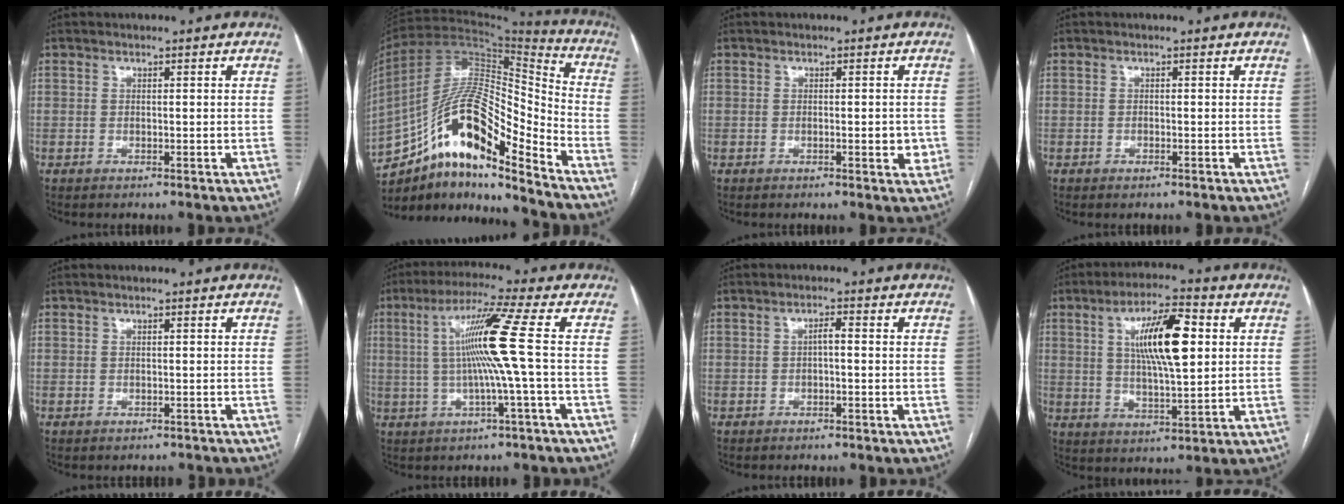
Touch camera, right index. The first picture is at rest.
{"total": 18.3, "force": [-11.7, 3.9, 13.5], "torque": [-0.251, 0.035, -0.200]}
{"total": 2.4, "force": [-0.4, 0.8, 2.3], "torque": [-0.032, -0.002, -0.003]}
{"total": 0.6, "force": [-0.4, 0.2, 0.4], "torque": [-0.008, -0.001, -0.003]}
{"total": 1.4, "force": [-1.1, 0.8, 0.0], "torque": [0.000, 0.001, -0.015]}
{"total": 10.1, "force": [0.5, -2.1, 9.8], "torque": [-0.182, 0.010, 0.015]}
{"total": 1.6, "force": [-0.1, 0.4, 1.5], "torque": [-0.027, 0.005, -0.002]}
{"total": 12.0, "force": [3.0, 2.6, 11.3], "torque": [-0.203, 0.012, 0.051]}